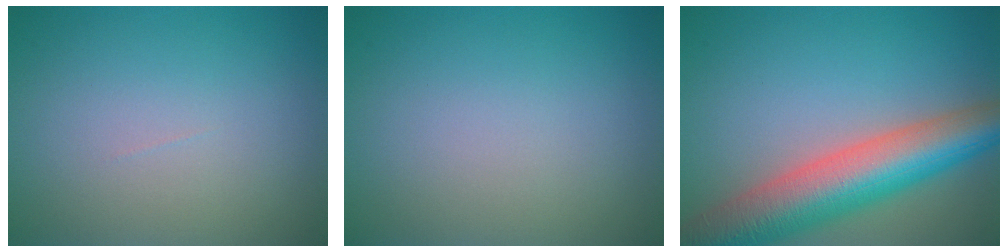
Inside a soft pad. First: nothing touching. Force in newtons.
{"total": 0.0}
{"total": 10.1, "press": 10.1, "slide": 0.7}